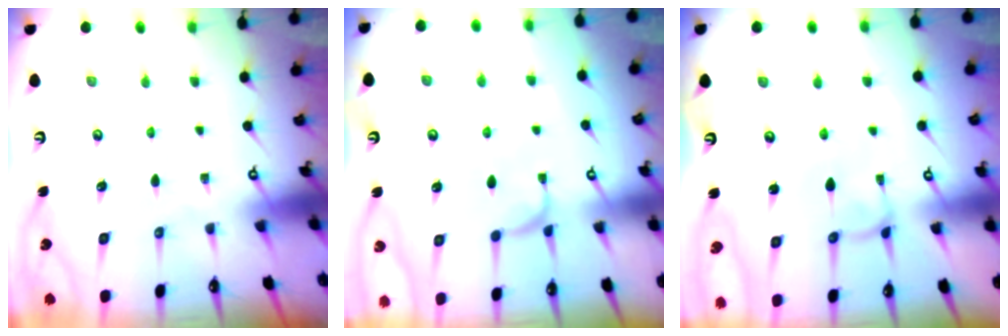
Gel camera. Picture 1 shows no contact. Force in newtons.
{"total": 2.6, "press": 2.6, "slide": 0.5}
{"total": 2.0, "press": 2.0, "slide": 0.1}